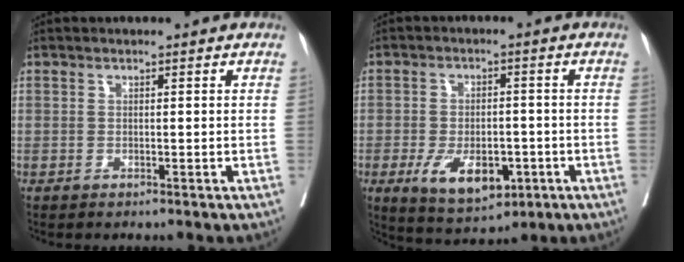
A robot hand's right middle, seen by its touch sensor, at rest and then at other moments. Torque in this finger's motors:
{"motor_torque": [1.23, -0.46, 0.60, 0.06]}